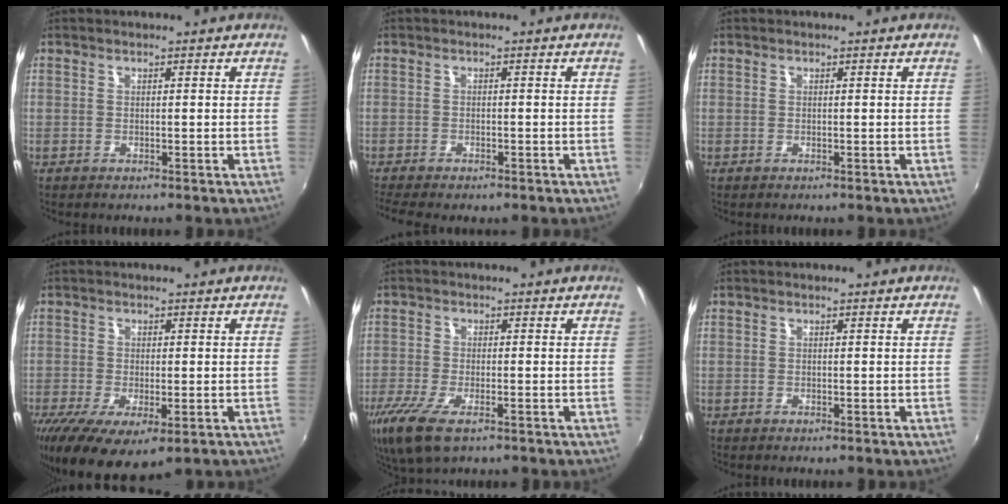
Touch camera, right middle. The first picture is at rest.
{"total": 5.5, "force": [-4.5, 1.2, 2.9], "torque": [-0.072, -0.029, -0.075]}
{"total": 0.0}
{"total": 10.4, "force": [-5.1, 3.9, 8.2], "torque": [-0.165, -0.050, -0.081]}
{"total": 8.9, "force": [-5.4, 2.9, 6.5], "torque": [-0.151, -0.038, -0.101]}
{"total": 0.0}